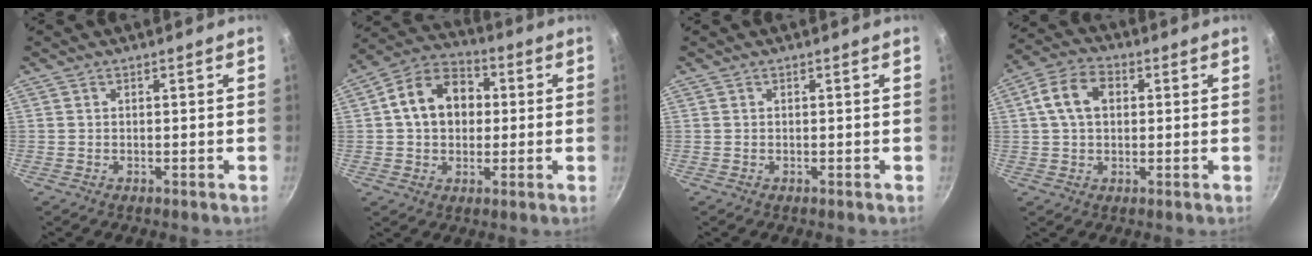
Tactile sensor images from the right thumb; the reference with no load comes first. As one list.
[{"total": 12.9, "force": [1.5, 9.9, 8.2], "torque": [-0.103, 0.024, 0.007]}, {"total": 0.0}, {"total": 8.8, "force": [1.7, 6.1, 6.1], "torque": [-0.099, 0.018, 0.020]}]